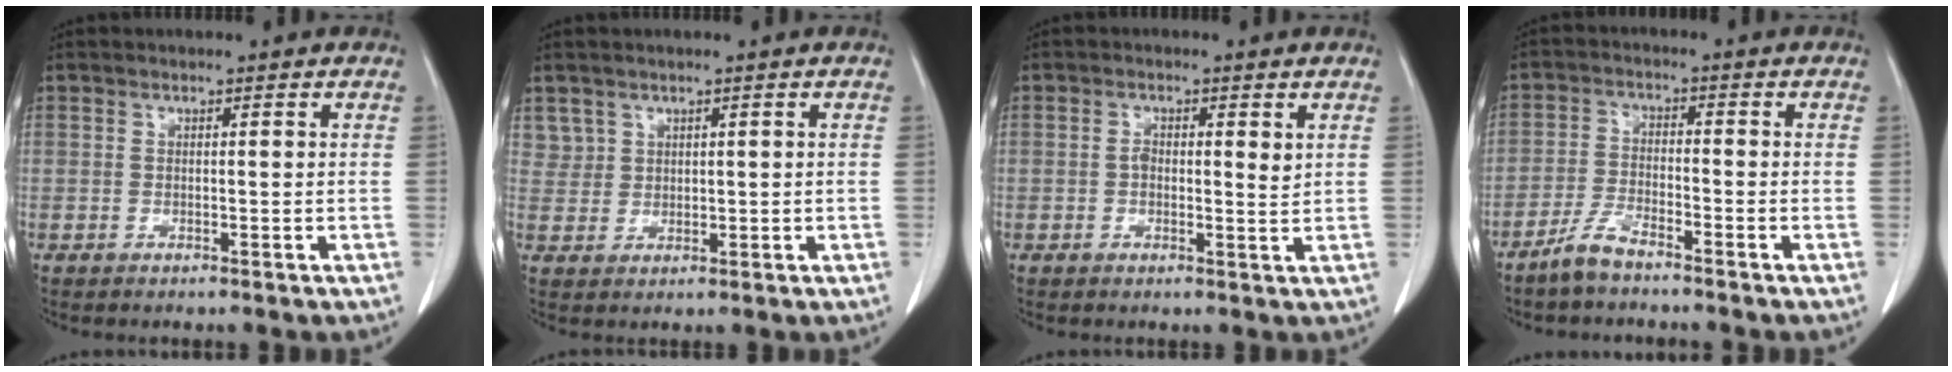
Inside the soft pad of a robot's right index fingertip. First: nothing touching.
{"total": 2.6, "force": [1.5, 2.1, 0.0], "torque": [0.010, 0.007, 0.029]}
{"total": 3.2, "force": [0.6, 1.3, 2.8], "torque": [-0.047, 0.000, 0.007]}
{"total": 4.5, "force": [-3.8, 0.7, 2.3], "torque": [-0.054, -0.007, -0.078]}